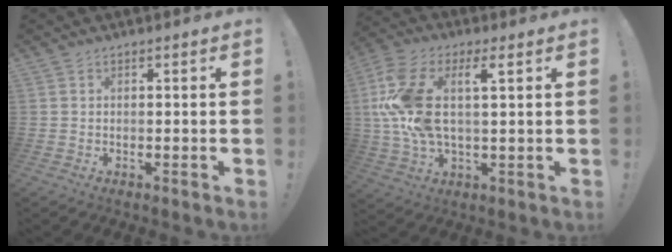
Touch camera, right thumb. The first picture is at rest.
{"total": 16.0, "force": [3.5, 7.7, 13.6], "torque": [-0.283, 0.000, 0.060]}